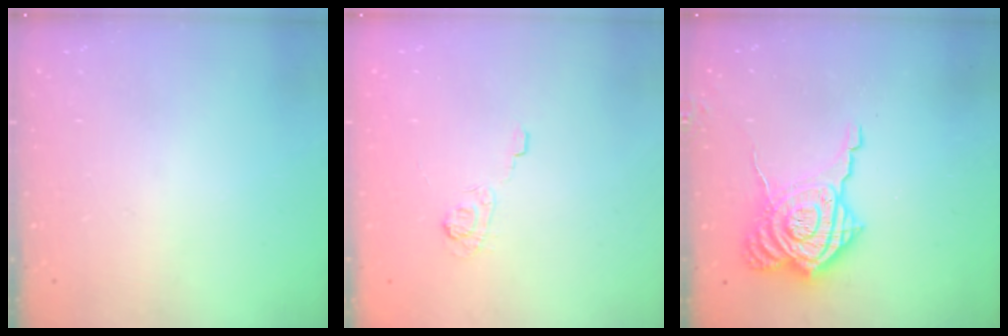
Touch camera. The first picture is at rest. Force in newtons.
{"total": 3.3, "press": 2.9, "slide": 1.6}
{"total": 15.0, "press": 15.0, "slide": 1.2}